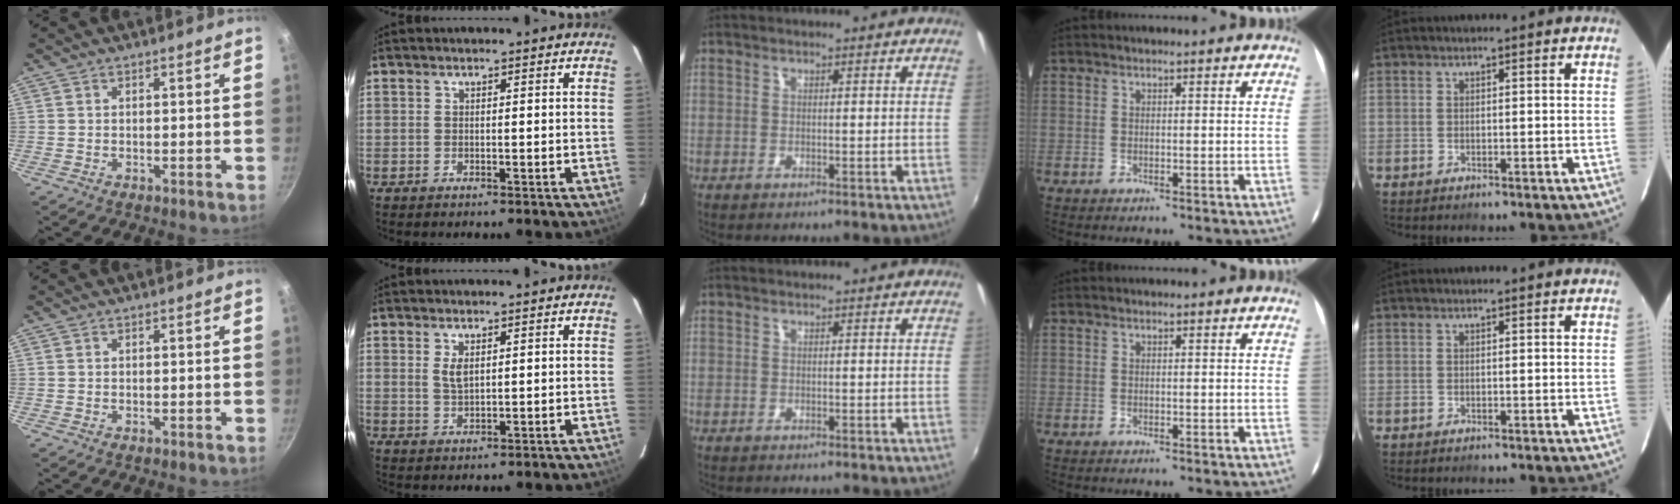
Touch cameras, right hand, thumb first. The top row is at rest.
{"index": {"total": 2.6, "force": [0.9, 1.2, 2.1], "torque": [-0.040, -0.001, 0.017]}}